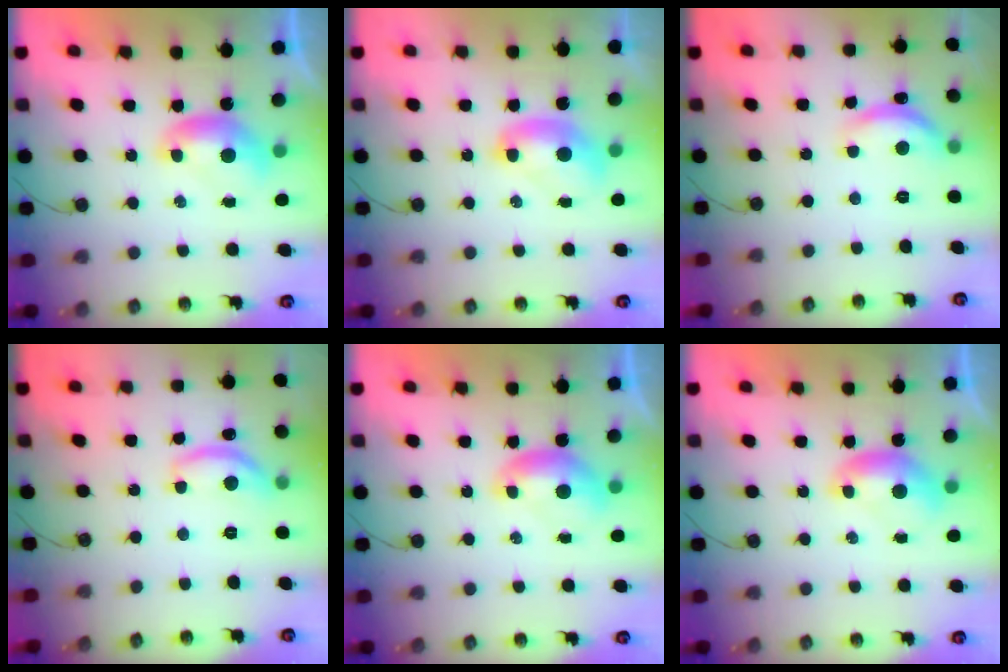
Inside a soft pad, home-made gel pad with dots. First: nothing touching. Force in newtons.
{"total": 2.1, "press": 2.1, "slide": 0.2}
{"total": 5.5, "press": 5.5, "slide": 0.6}
{"total": 7.9, "press": 7.9, "slide": 0.5}
{"total": 0.0}
{"total": 0.0}